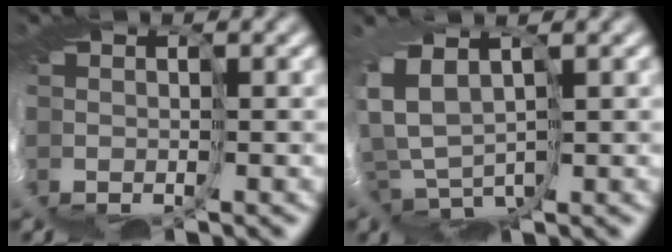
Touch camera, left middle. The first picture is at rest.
{"total": 2.3, "force": [1.6, 0.9, 1.4], "torque": [-0.044, -0.010, 0.018]}